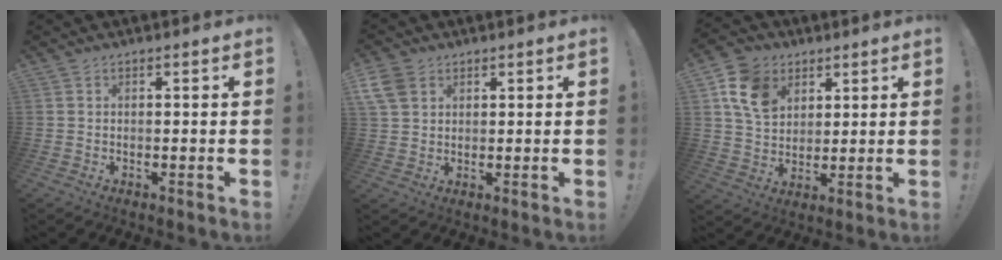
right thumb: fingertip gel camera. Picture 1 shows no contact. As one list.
[{"total": 6.5, "force": [3.2, 4.6, 3.2], "torque": [-0.061, -0.008, 0.064]}, {"total": 12.9, "force": [6.1, 9.6, 6.2], "torque": [-0.096, -0.019, 0.122]}]